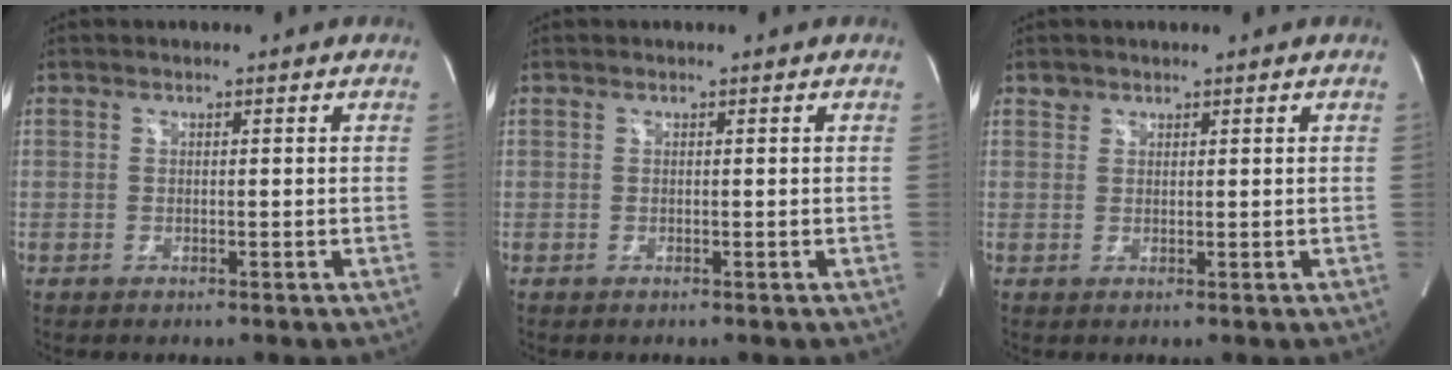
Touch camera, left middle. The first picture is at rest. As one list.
[{"total": 0.0}, {"total": 1.1, "force": [0.9, 0.7, -0.1], "torque": [0.009, 0.006, 0.012]}]